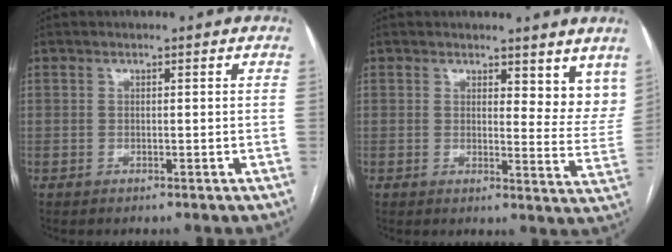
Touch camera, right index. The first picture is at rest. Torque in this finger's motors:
{"motor_torque": [-0.09, 0.12, -0.02, 0.00]}